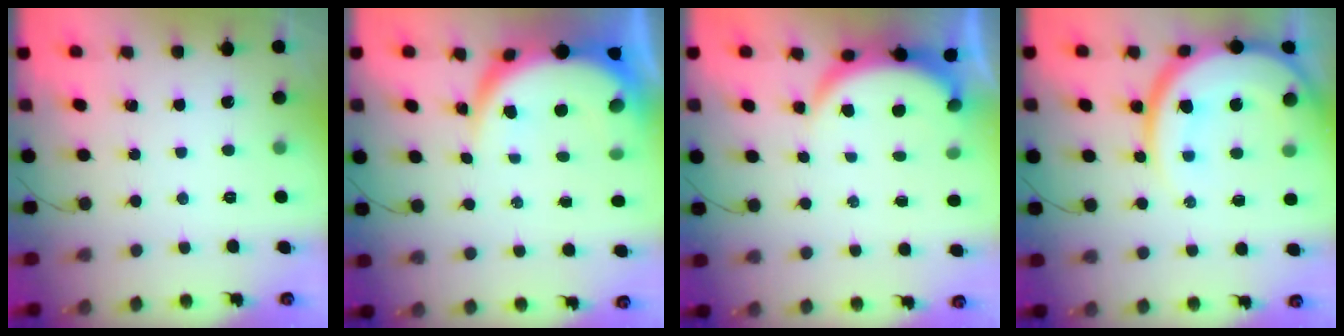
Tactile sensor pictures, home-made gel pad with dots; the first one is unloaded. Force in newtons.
{"total": 8.3, "press": 8.2, "slide": 1.1}
{"total": 5.4, "press": 5.4, "slide": 0.4}
{"total": 19.7, "press": 19.5, "slide": 3.2}